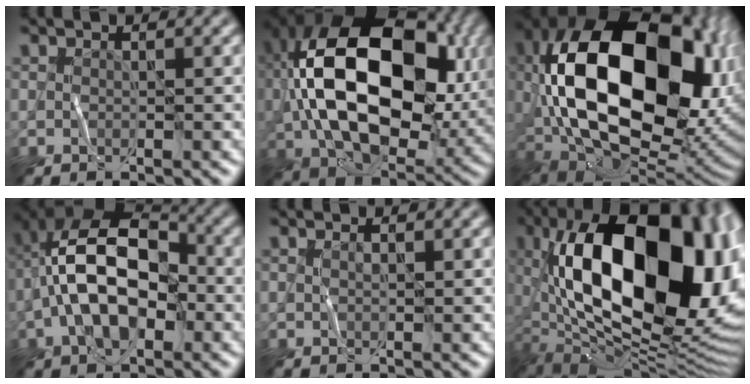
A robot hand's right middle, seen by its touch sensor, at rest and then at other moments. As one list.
[{"total": 17.2, "force": [1.6, 10.9, 13.2], "torque": [-0.247, 0.008, 0.026]}, {"total": 21.4, "force": [2.6, 13.4, 16.5], "torque": [-0.359, -0.003, 0.067]}, {"total": 10.2, "force": [-1.5, 5.9, 8.2], "torque": [-0.151, 0.028, -0.042]}, {"total": 0.6, "force": [0.4, 0.0, 0.4], "torque": [-0.004, -0.002, 0.006]}, {"total": 20.2, "force": [3.3, 10.9, 16.7], "torque": [-0.301, 0.010, 0.068]}]